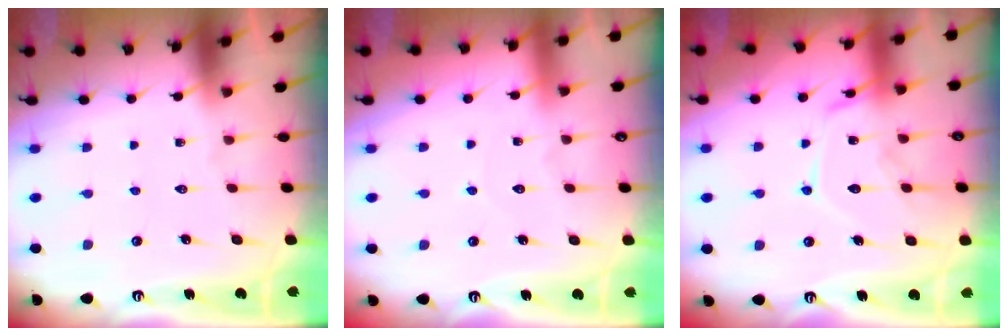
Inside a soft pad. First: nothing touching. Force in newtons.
{"total": 2.1, "press": 2.1, "slide": 0.2}
{"total": 13.8, "press": 13.8, "slide": 1.3}